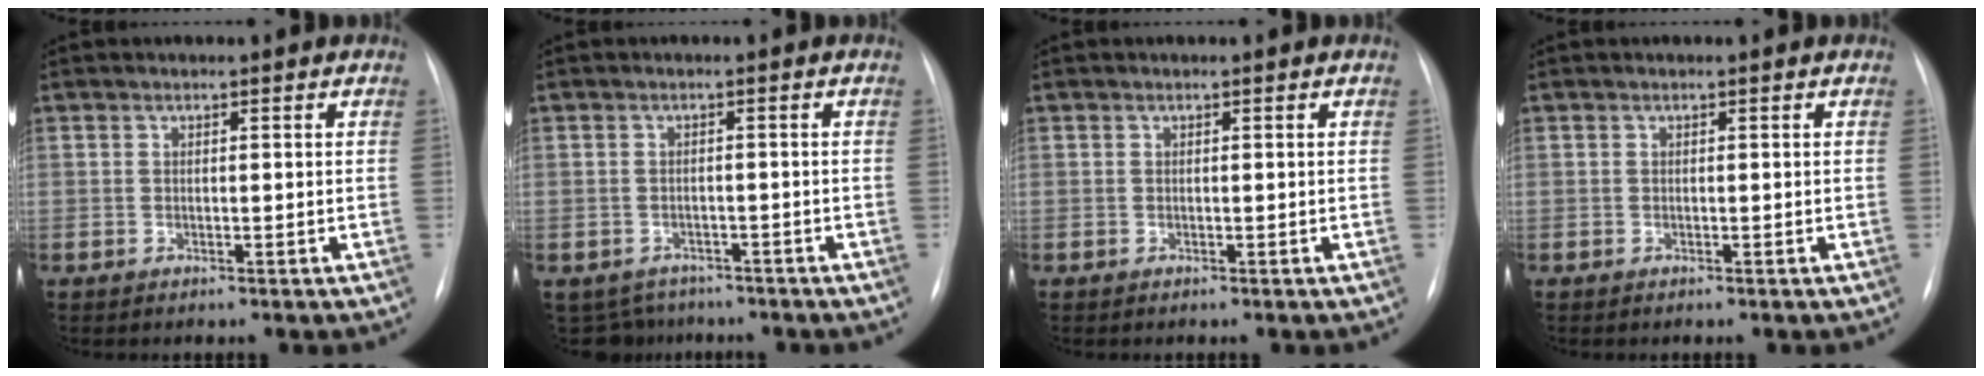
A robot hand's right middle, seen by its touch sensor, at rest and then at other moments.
{"total": 5.0, "force": [-4.1, 2.8, -0.3], "torque": [0.006, 0.007, -0.056]}
{"total": 0.0}
{"total": 0.0}